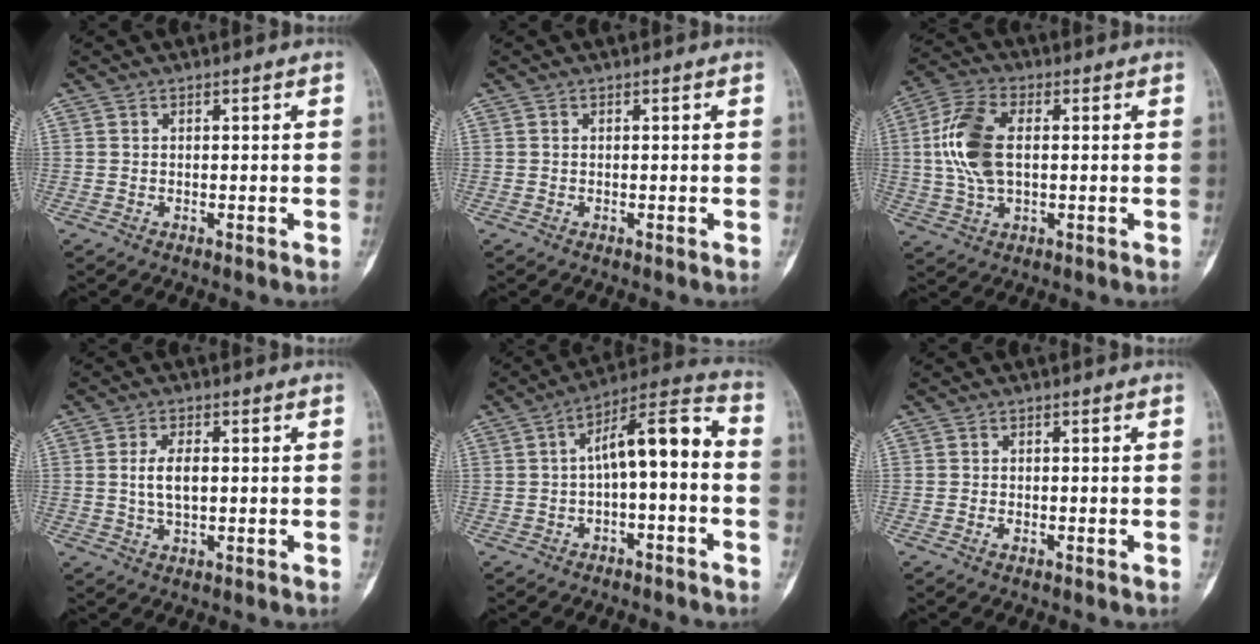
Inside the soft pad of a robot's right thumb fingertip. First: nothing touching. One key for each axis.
{"total": 0.0}
{"total": 11.6, "fx": 1.0, "fy": 6.3, "fz": 9.6, "tx": -0.209, "ty": 0.013, "tz": 0.019}
{"total": 4.9, "fx": 0.3, "fy": 2.4, "fz": 4.3, "tx": -0.082, "ty": -0.001, "tz": 0.008}
{"total": 11.4, "fx": -1.1, "fy": 4.3, "fz": 10.5, "tx": -0.159, "ty": 0.059, "tz": -0.023}
{"total": 1.1, "fx": -0.5, "fy": 0.6, "fz": 0.7, "tx": -0.016, "ty": 0.005, "tz": -0.010}